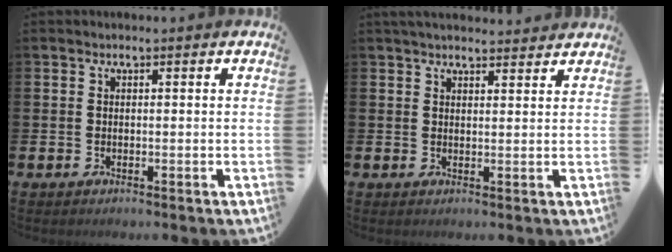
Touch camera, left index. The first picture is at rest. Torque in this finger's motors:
{"motor_torque": [0.99, -1.14, 0.09, 0.04]}